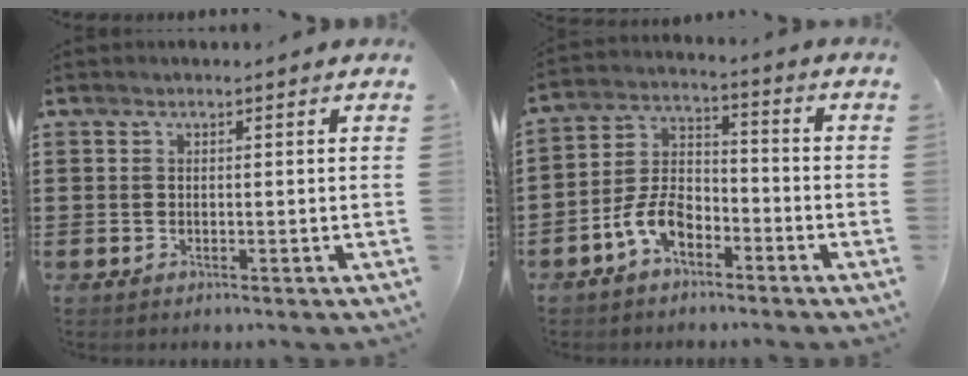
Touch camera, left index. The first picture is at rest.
{"total": 7.3, "force": [-4.2, 4.1, 4.4], "torque": [-0.108, 0.009, -0.086]}